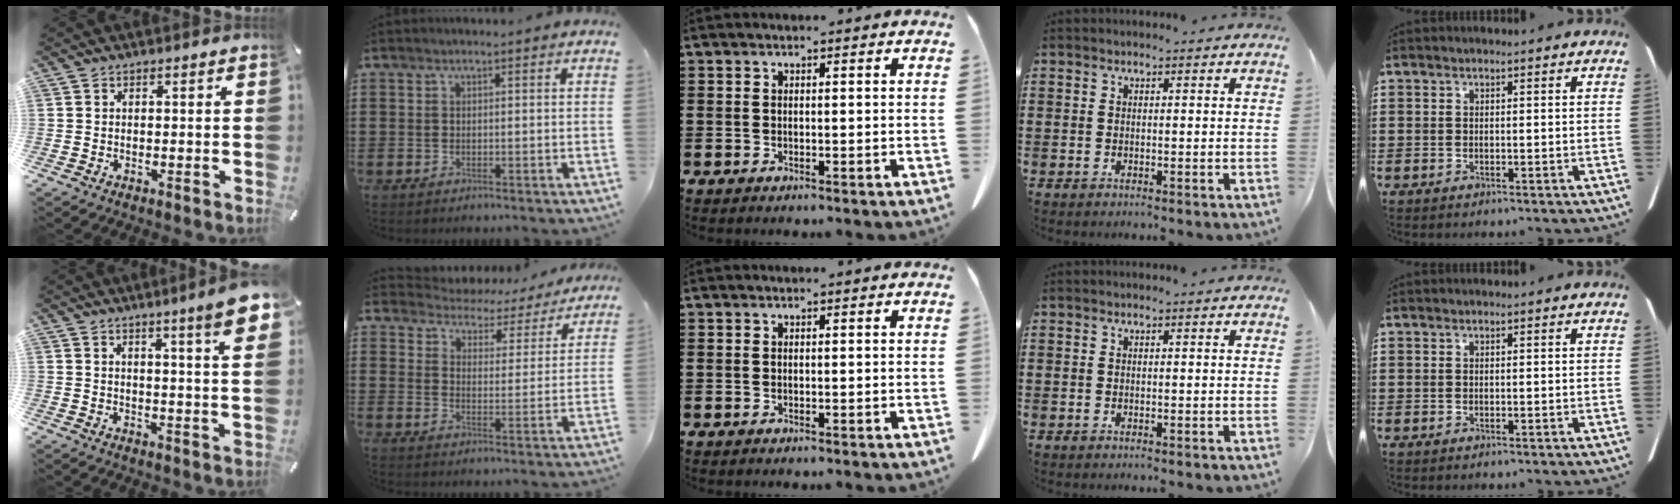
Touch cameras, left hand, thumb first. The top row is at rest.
{"thumb": {"total": 9.4, "force": [5.3, 0.5, 7.7], "torque": [-0.114, -0.031, 0.083]}, "index": {"total": 4.0, "force": [3.9, 0.6, -0.2], "torque": [-0.025, -0.034, 0.062]}}